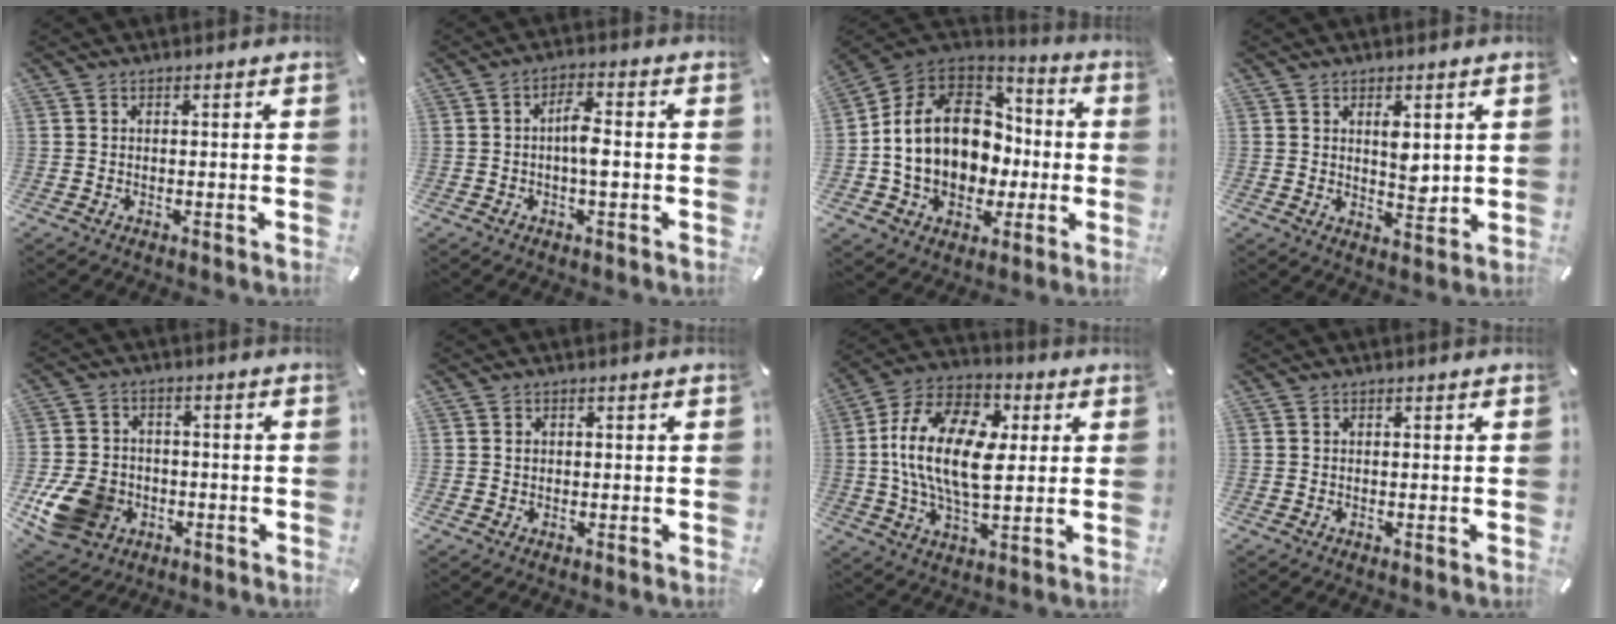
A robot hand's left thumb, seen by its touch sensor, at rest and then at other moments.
{"total": 5.3, "force": [-0.8, 2.0, 4.8], "torque": [-0.094, 0.009, -0.017]}
{"total": 18.0, "force": [-0.1, 14.7, 10.4], "torque": [-0.220, 0.002, 0.009]}
{"total": 5.1, "force": [2.0, 2.8, 3.8], "torque": [-0.050, -0.014, 0.029]}
{"total": 12.2, "force": [-4.0, 9.7, 6.1], "torque": [-0.130, 0.023, -0.070]}
{"total": 1.0, "force": [0.1, 0.9, 0.5], "torque": [-0.010, 0.004, 0.001]}
{"total": 19.8, "force": [2.0, 11.6, 15.9], "torque": [-0.335, 0.006, 0.030]}
{"total": 0.0}